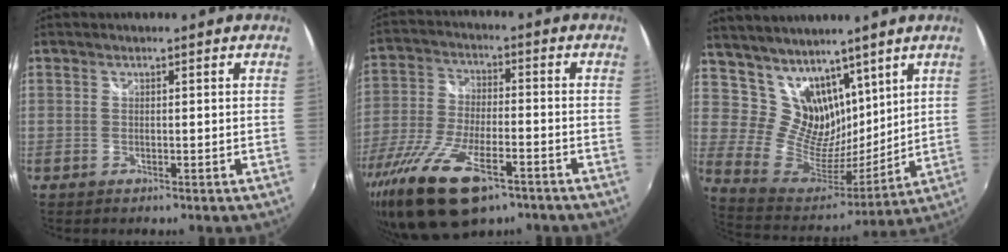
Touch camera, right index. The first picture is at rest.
{"total": 18.8, "force": [-11.6, 7.3, 12.9], "torque": [-0.274, -0.054, -0.210]}
{"total": 15.3, "force": [10.8, 9.5, 5.2], "torque": [-0.101, -0.002, 0.221]}